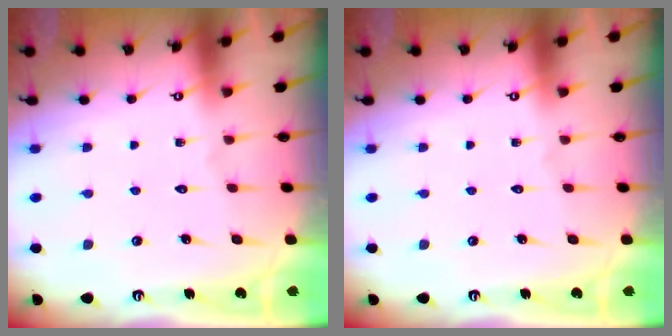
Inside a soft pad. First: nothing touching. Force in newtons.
{"total": 0.0}